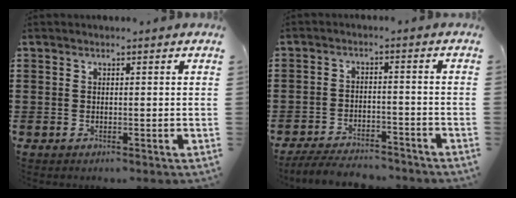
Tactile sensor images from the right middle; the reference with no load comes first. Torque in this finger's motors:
{"motor_torque": [2.11, -0.03, 0.25, 0.08]}